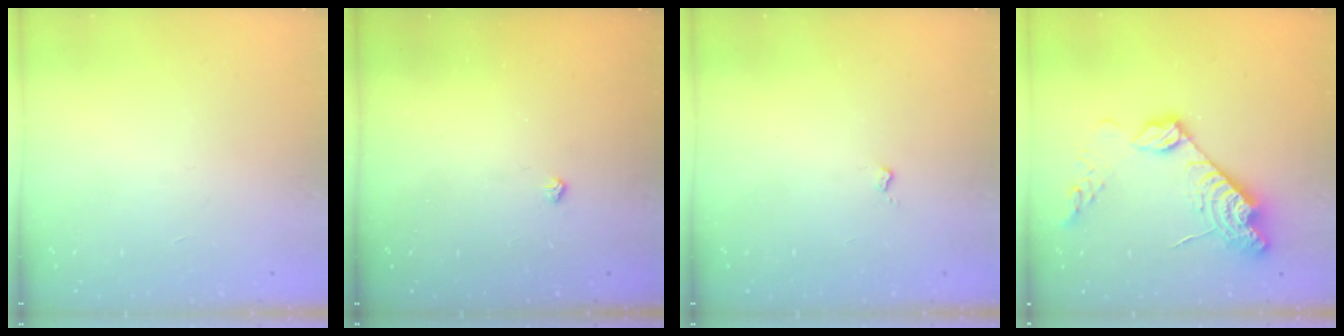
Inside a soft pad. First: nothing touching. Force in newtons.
{"total": 2.6, "press": 2.5, "slide": 0.5}
{"total": 2.6, "press": 2.6, "slide": 0.4}
{"total": 16.6, "press": 16.5, "slide": 1.2}